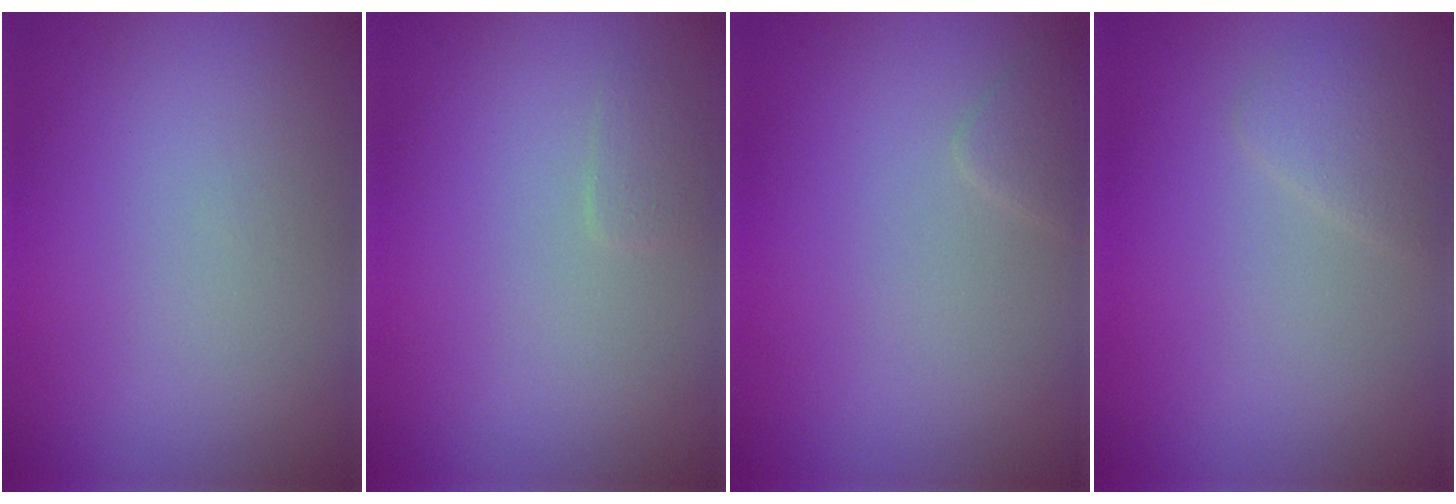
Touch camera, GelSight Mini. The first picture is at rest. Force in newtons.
{"total": 0.9, "press": 0.9, "slide": 0.1}
{"total": 1.2, "press": 1.2, "slide": 0.1}
{"total": 1.7, "press": 1.7, "slide": 0.0}